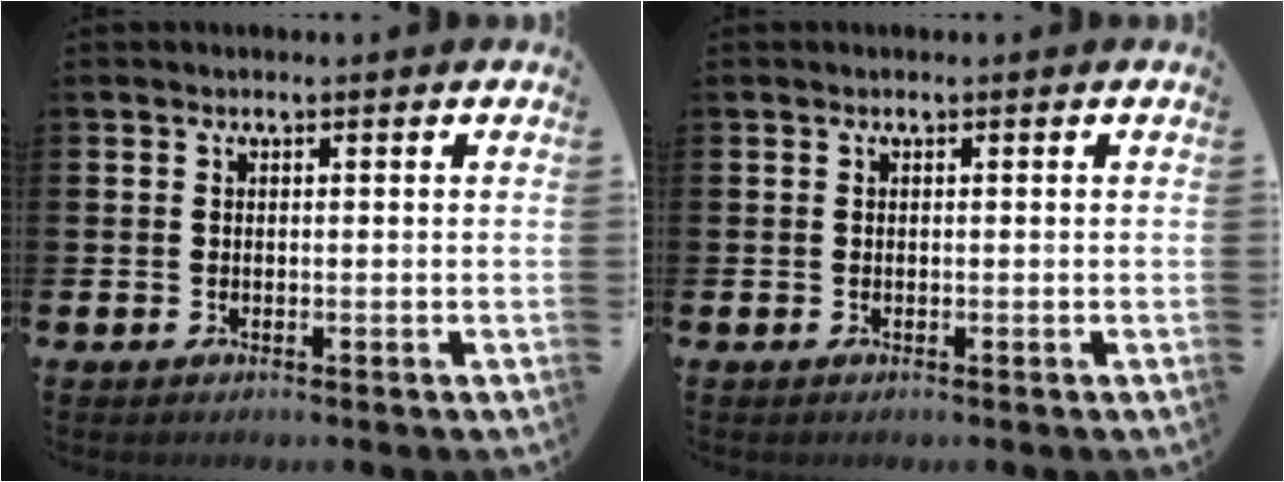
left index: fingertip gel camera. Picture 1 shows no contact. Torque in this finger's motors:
{"motor_torque": [0.00, 0.00, 0.00, -0.01]}